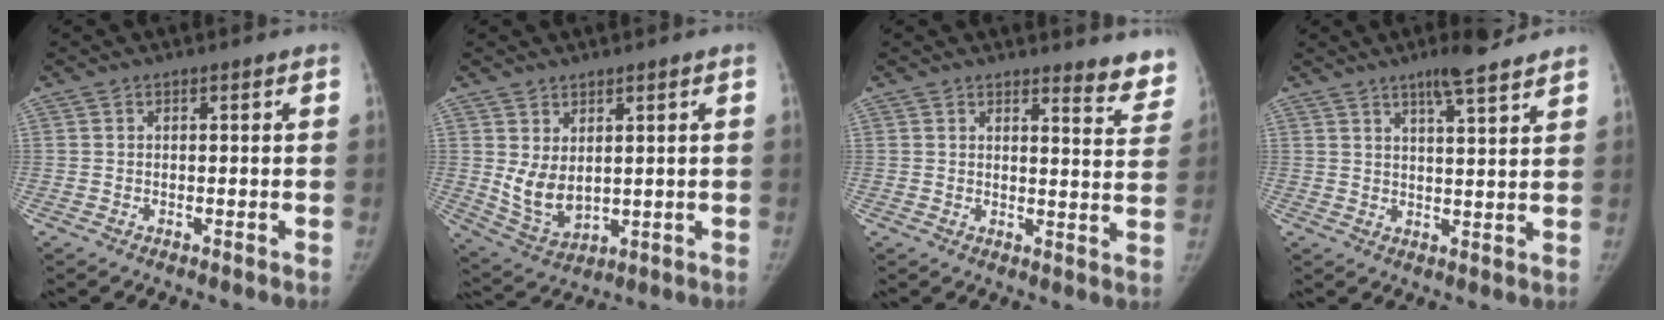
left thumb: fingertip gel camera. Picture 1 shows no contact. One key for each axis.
{"total": 7.2, "fx": 1.6, "fy": 4.5, "fz": 5.4, "tx": -0.088, "ty": -0.022, "tz": 0.052}
{"total": 7.6, "fx": 7.1, "fy": 1.7, "fz": 2.1, "tx": 0.009, "ty": -0.055, "tz": 0.065}
{"total": 7.7, "fx": 5.7, "fy": 1.0, "fz": 5.0, "tx": -0.073, "ty": -0.030, "tz": 0.087}